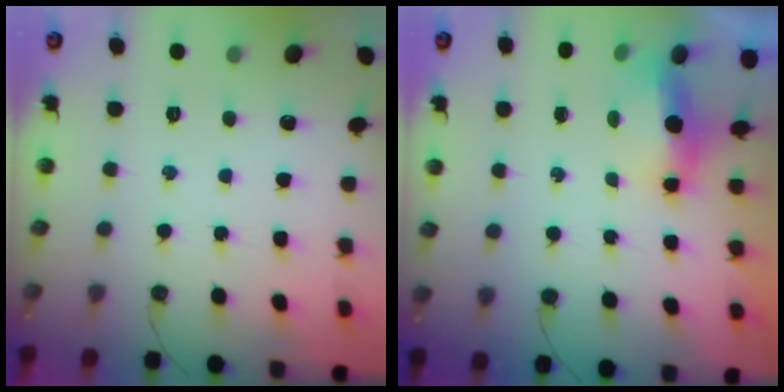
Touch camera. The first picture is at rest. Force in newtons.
{"total": 6.1, "press": 5.3, "slide": 3.0}